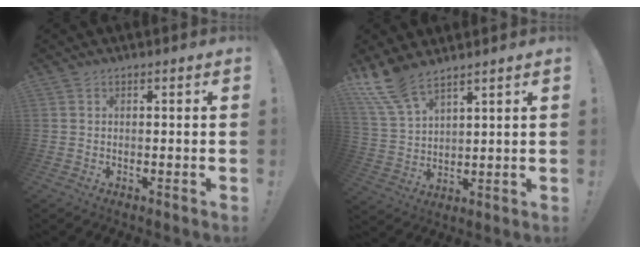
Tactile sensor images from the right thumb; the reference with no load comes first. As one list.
[{"total": 9.5, "force": [7.7, 3.2, 4.5], "torque": [-0.094, -0.039, 0.149]}]